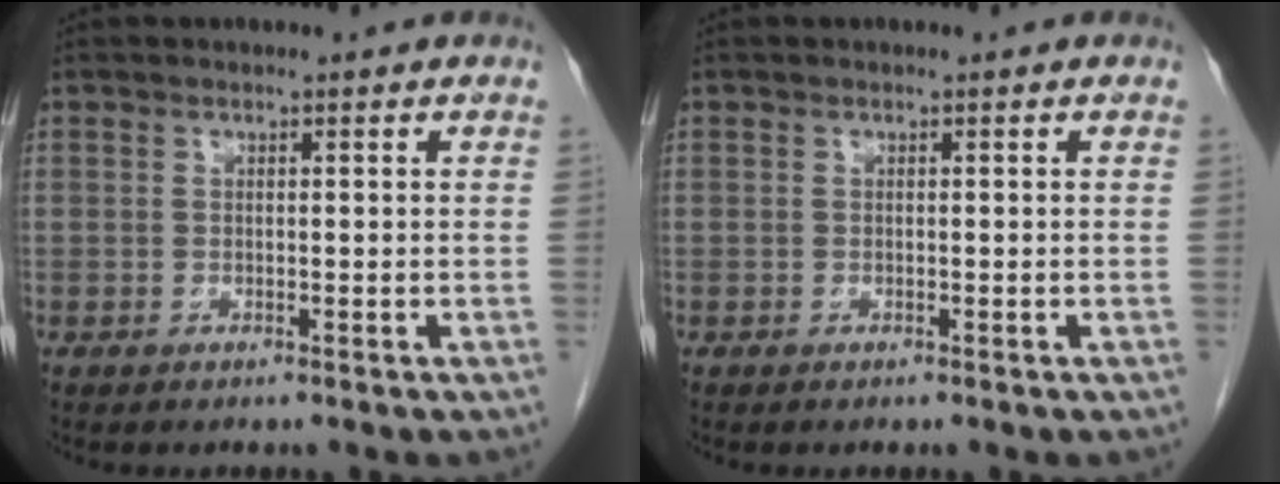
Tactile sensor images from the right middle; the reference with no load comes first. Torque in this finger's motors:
{"motor_torque": [-0.25, 0.07, 0.03, 0.00]}